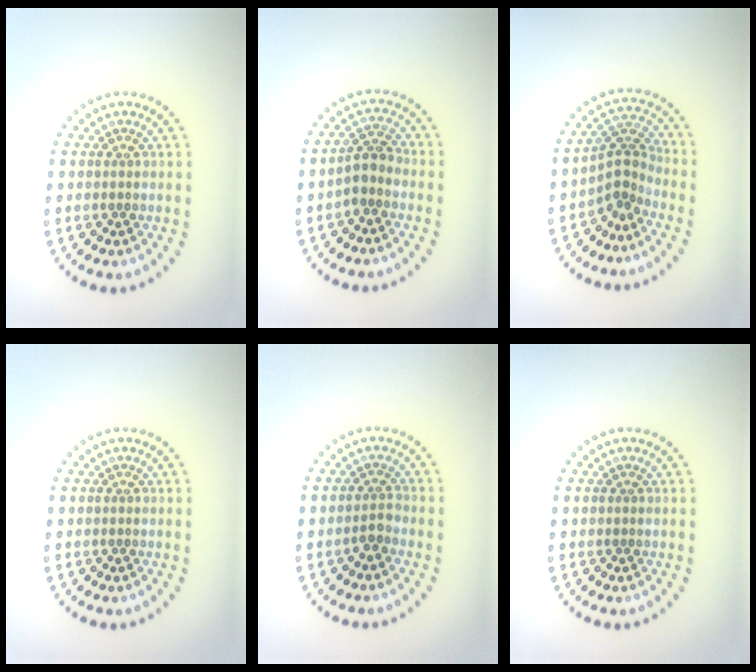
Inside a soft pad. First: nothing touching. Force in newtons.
{"total": 2.5, "press": 1.9, "slide": 1.5}
{"total": 3.0, "press": 2.0, "slide": 2.2}
{"total": 0.0}
{"total": 1.5, "press": 1.1, "slide": 1.0}
{"total": 0.0}